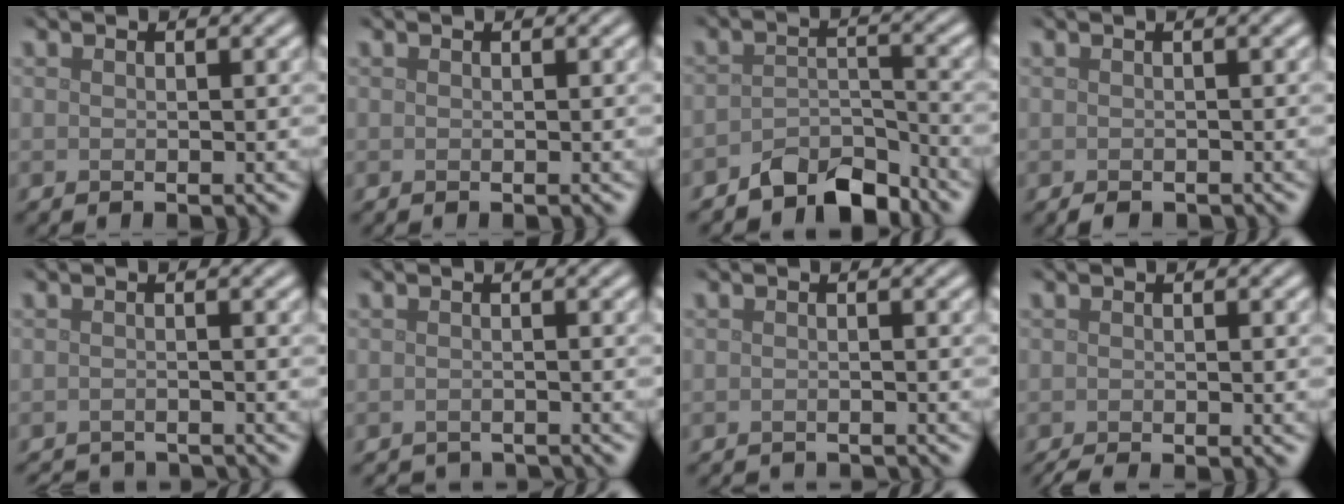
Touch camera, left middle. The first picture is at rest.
{"total": 0.0}
{"total": 4.5, "force": [-3.7, 1.8, 1.7], "torque": [-0.025, 0.002, -0.069]}
{"total": 1.3, "force": [-0.8, 0.6, 0.9], "torque": [-0.017, -0.006, -0.011]}
{"total": 3.7, "force": [-3.7, 0.4, 0.6], "torque": [-0.012, -0.003, -0.056]}
{"total": 2.4, "force": [-2.4, 0.1, 0.1], "torque": [0.003, -0.008, -0.033]}
{"total": 2.4, "force": [-2.3, 0.2, 0.5], "torque": [0.000, -0.010, -0.034]}
{"total": 1.9, "force": [-1.7, 0.2, 0.9], "torque": [-0.014, -0.003, -0.030]}